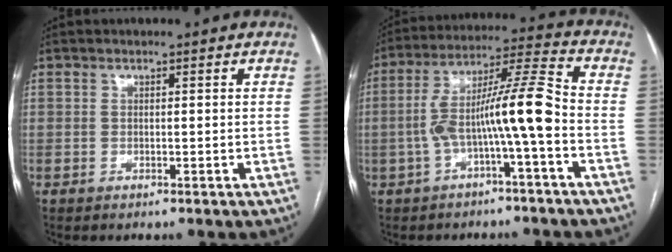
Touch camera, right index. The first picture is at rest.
{"total": 11.4, "force": [-2.6, 0.2, 11.1], "torque": [-0.200, 0.038, -0.048]}